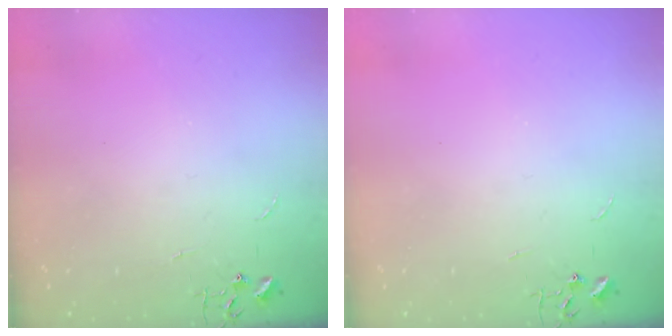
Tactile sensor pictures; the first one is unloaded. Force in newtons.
{"total": 0.0}